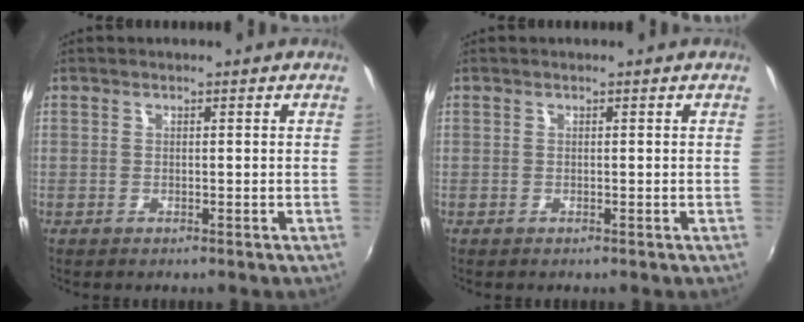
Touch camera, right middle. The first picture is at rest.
{"total": 0.0}